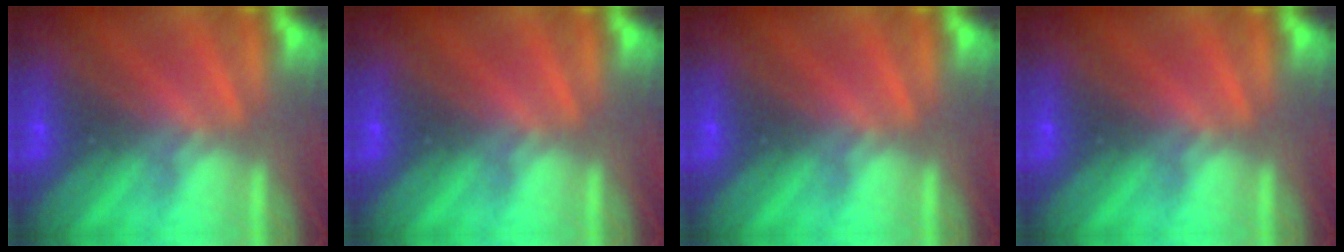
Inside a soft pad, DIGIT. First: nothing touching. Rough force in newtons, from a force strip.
{"total": 0.0}
{"total": 0.0}
{"total": 0.0}